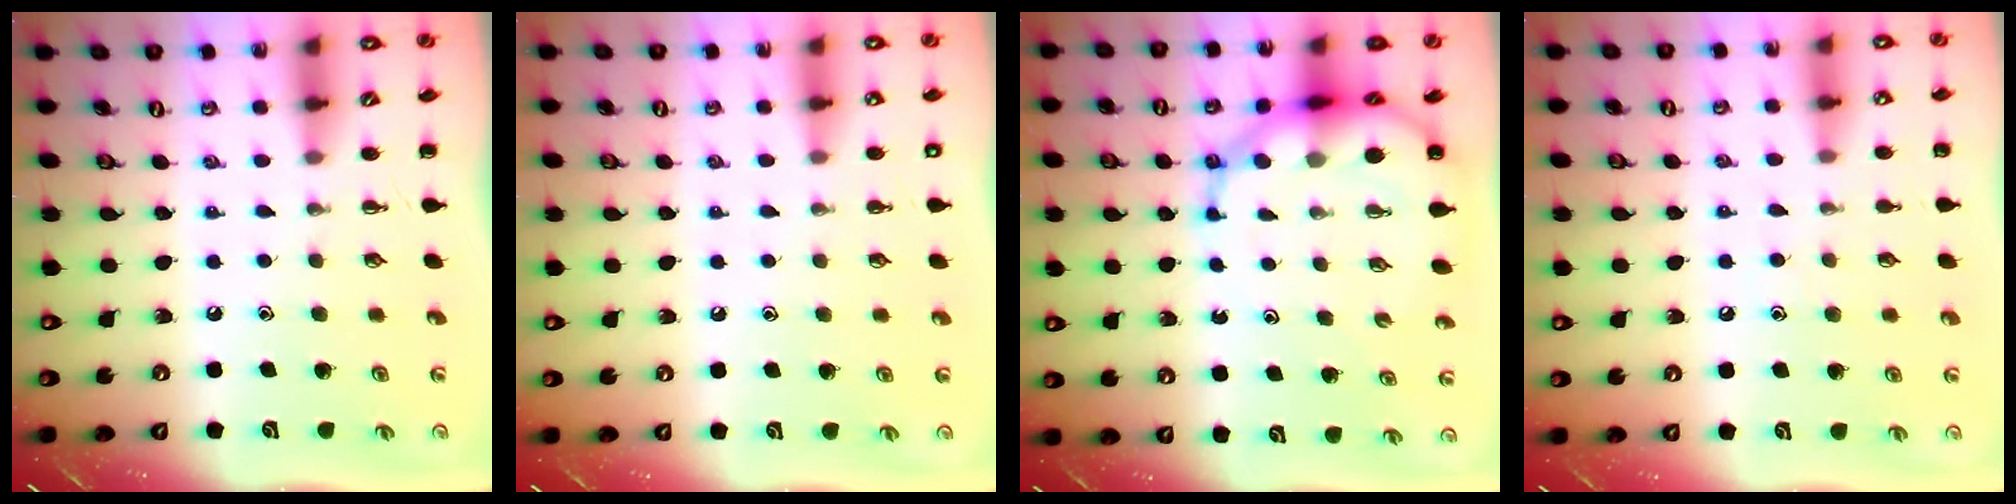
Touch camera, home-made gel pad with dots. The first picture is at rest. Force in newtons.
{"total": 1.9, "press": 1.9, "slide": 0.2}
{"total": 10.7, "press": 10.3, "slide": 3.0}
{"total": 6.3, "press": 6.1, "slide": 1.7}